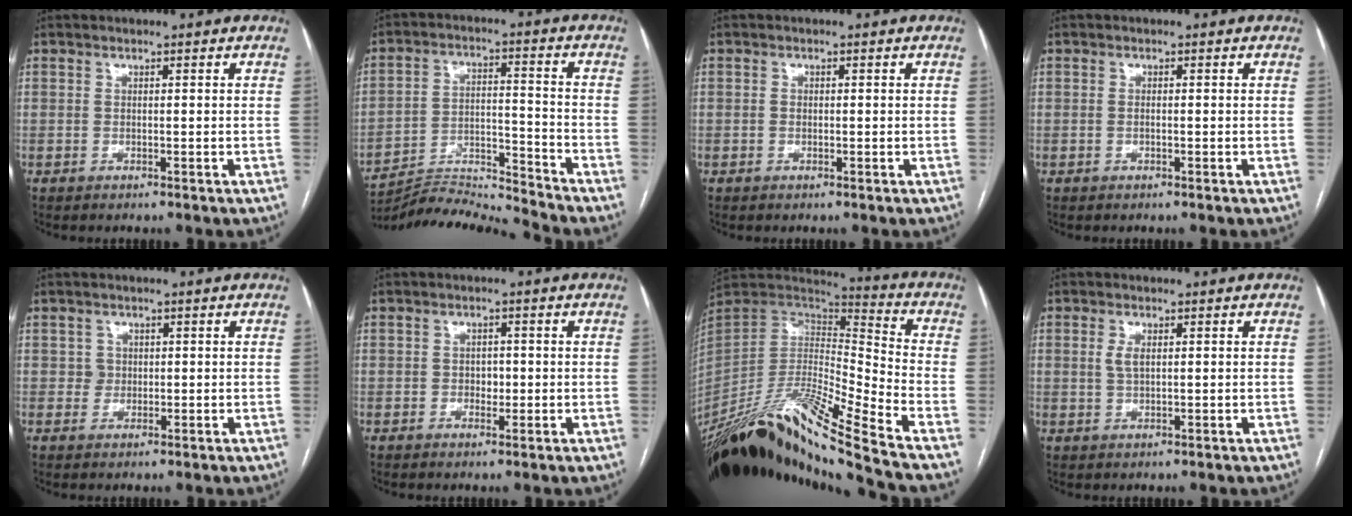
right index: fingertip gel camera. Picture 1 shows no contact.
{"total": 11.5, "force": [-11.1, -3.0, 0.4], "torque": [-0.011, 0.025, -0.200]}
{"total": 0.8, "force": [-0.1, 0.5, 0.5], "torque": [-0.012, 0.001, -0.004]}
{"total": 0.6, "force": [-0.2, 0.2, 0.5], "torque": [-0.014, 0.000, -0.003]}
{"total": 1.6, "force": [0.3, 1.6, 0.1], "torque": [0.004, 0.003, 0.002]}
{"total": 2.0, "force": [-0.3, 1.4, 1.3], "torque": [-0.018, 0.004, -0.004]}
{"total": 27.5, "force": [-21.9, -1.3, 16.6], "torque": [-0.307, -0.039, -0.390]}
{"total": 2.2, "force": [0.6, 0.9, 1.9], "torque": [-0.041, 0.000, 0.014]}